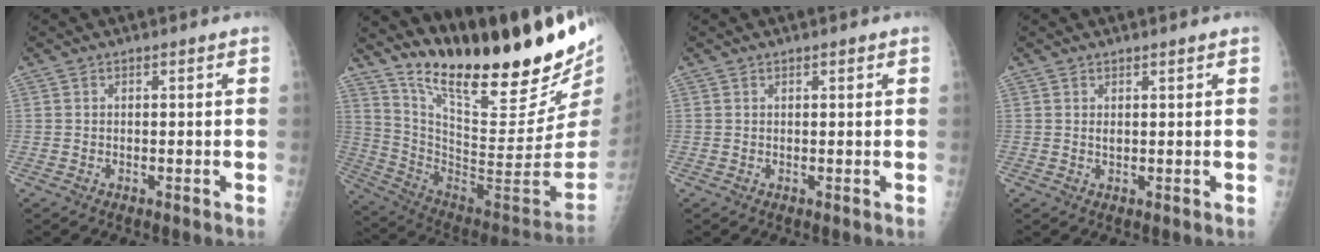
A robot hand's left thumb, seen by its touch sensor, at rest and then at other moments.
{"total": 30.3, "force": [22.3, 6.9, 19.4], "torque": [-0.271, -0.136, 0.349]}
{"total": 0.6, "force": [0.4, 0.2, 0.4], "torque": [-0.004, -0.001, 0.006]}
{"total": 1.2, "force": [0.8, 0.4, 0.8], "torque": [-0.010, -0.005, 0.014]}